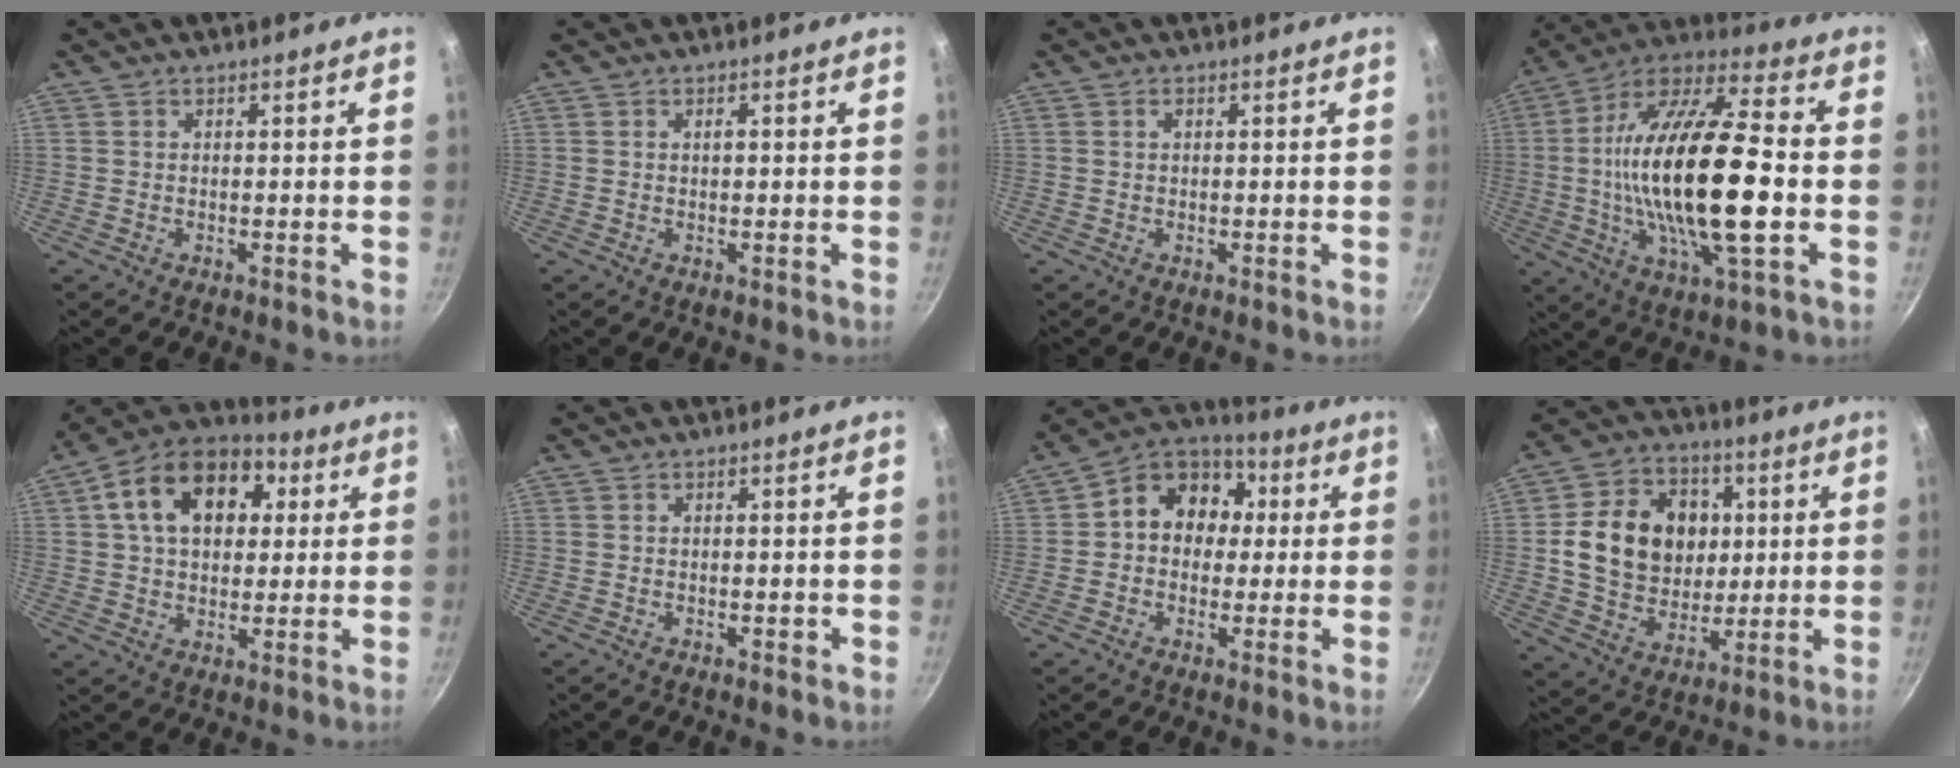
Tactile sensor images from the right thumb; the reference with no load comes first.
{"total": 1.0, "force": [0.2, 0.5, 0.9], "torque": [-0.011, 0.002, 0.002]}
{"total": 0.7, "force": [0.2, 0.4, 0.5], "torque": [-0.010, 0.003, 0.003]}
{"total": 26.2, "force": [-1.9, 8.8, 24.6], "torque": [-0.455, 0.018, -0.045]}
{"total": 17.8, "force": [4.8, 12.2, 12.0], "torque": [-0.180, 0.018, 0.061]}
{"total": 0.5, "force": [-0.2, 0.4, 0.4], "torque": [-0.004, 0.002, 0.000]}
{"total": 12.2, "force": [1.3, 10.1, 6.7], "torque": [-0.064, 0.029, -0.002]}
{"total": 18.1, "force": [2.5, 14.4, 10.6], "torque": [-0.153, 0.009, 0.044]}